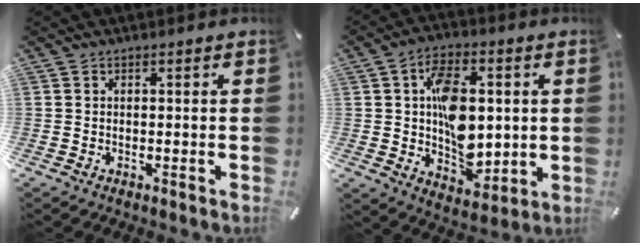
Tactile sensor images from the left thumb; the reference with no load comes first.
{"total": 14.4, "force": [1.1, 9.7, 10.6], "torque": [-0.157, 0.010, 0.023]}